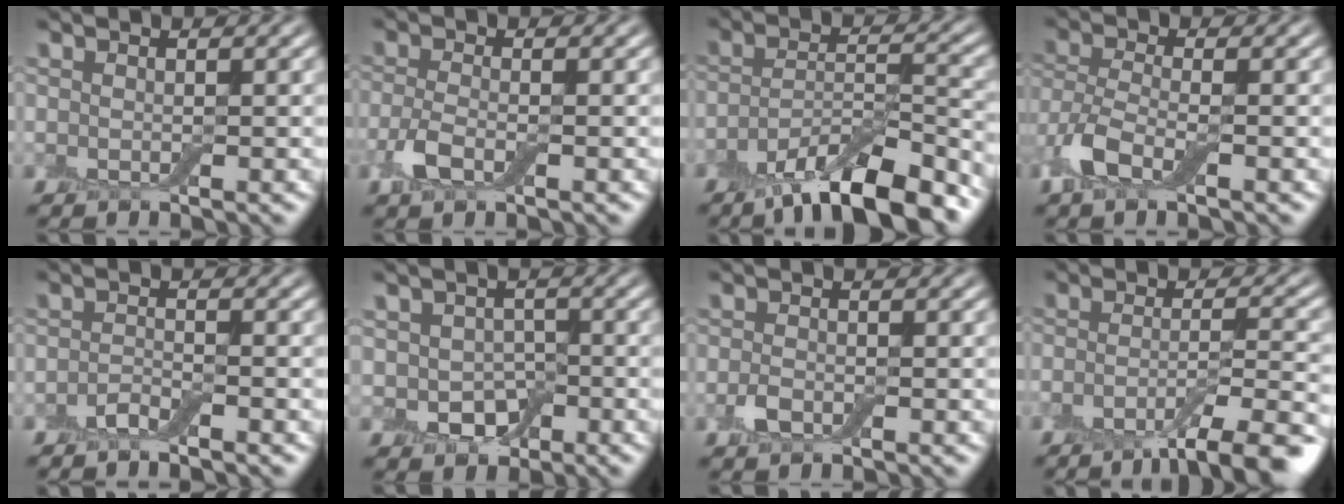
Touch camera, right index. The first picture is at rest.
{"total": 2.5, "force": [-1.2, 1.1, 1.9], "torque": [-0.050, -0.003, -0.030]}
{"total": 9.4, "force": [-6.6, 2.5, 6.2], "torque": [-0.095, -0.005, -0.115]}
{"total": 3.9, "force": [-2.0, 1.7, 2.9], "torque": [-0.070, -0.001, -0.050]}
{"total": 1.6, "force": [-1.2, 0.4, 0.9], "torque": [-0.021, 0.003, -0.026]}
{"total": 3.6, "force": [-0.9, 2.8, 2.1], "torque": [-0.031, -0.007, -0.017]}
{"total": 1.4, "force": [-0.7, 0.9, 0.9], "torque": [-0.021, 0.000, -0.015]}
{"total": 7.9, "force": [-4.9, 1.8, 5.9], "torque": [-0.085, -0.002, -0.080]}